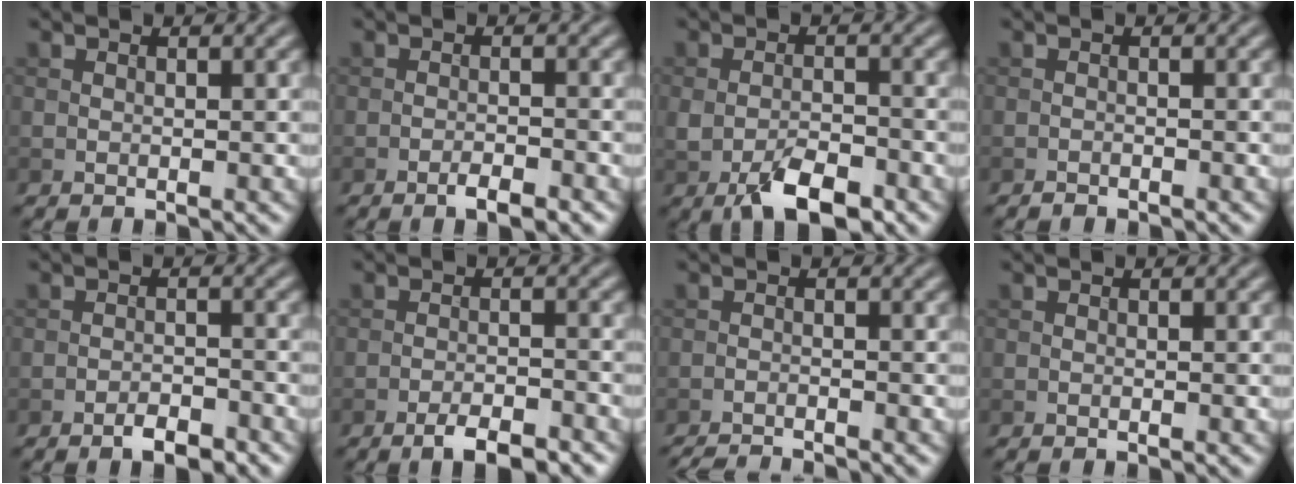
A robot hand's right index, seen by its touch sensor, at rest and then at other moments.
{"total": 2.0, "force": [-1.4, 0.4, 1.4], "torque": [-0.022, 0.002, -0.024]}
{"total": 5.1, "force": [-2.6, 2.2, 3.7], "torque": [-0.072, -0.007, -0.047]}
{"total": 0.6, "force": [-0.6, 0.1, 0.0], "torque": [0.001, 0.000, -0.013]}
{"total": 2.3, "force": [-1.7, 0.7, 1.4], "torque": [-0.018, 0.004, -0.031]}
{"total": 3.5, "force": [-2.6, 0.8, 2.3], "torque": [-0.038, 0.003, -0.043]}
{"total": 3.8, "force": [-3.6, 0.4, 1.1], "torque": [-0.018, -0.012, -0.061]}
{"total": 0.0}